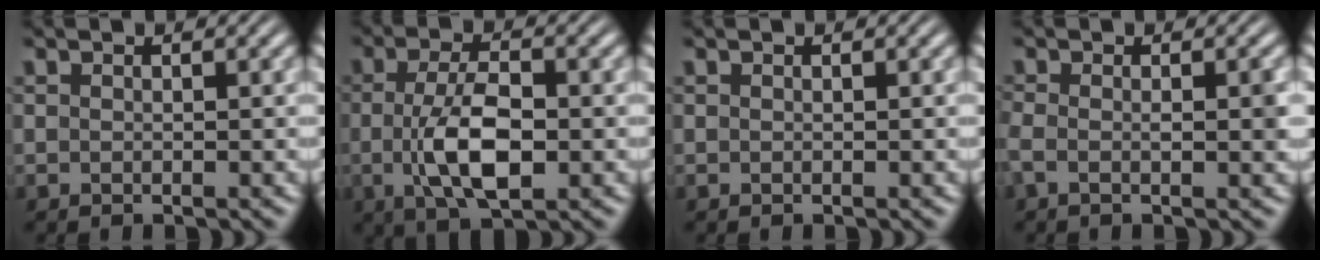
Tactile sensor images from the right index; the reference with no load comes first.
{"total": 5.8, "force": [-0.9, 2.2, 5.3], "torque": [-0.098, -0.013, -0.011]}
{"total": 0.0}
{"total": 2.1, "force": [-0.7, 0.7, 1.8], "torque": [-0.045, -0.017, -0.007]}